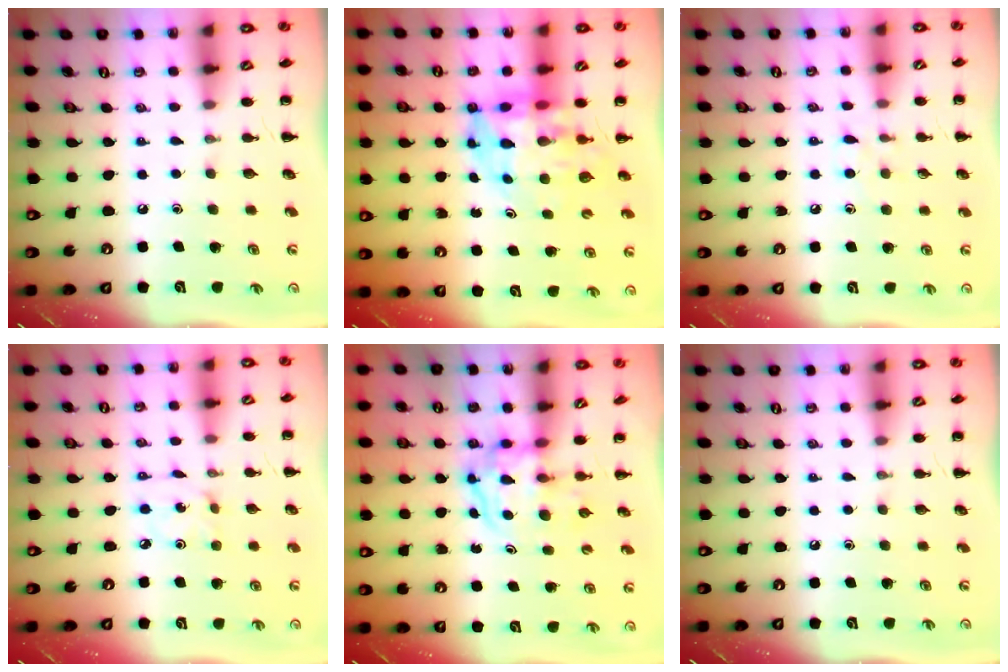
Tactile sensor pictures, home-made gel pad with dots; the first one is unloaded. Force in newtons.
{"total": 9.9, "press": 9.2, "slide": 3.6}
{"total": 5.1, "press": 4.7, "slide": 2.0}
{"total": 1.8, "press": 1.7, "slide": 0.5}
{"total": 3.6, "press": 3.6, "slide": 0.6}
{"total": 0.0}